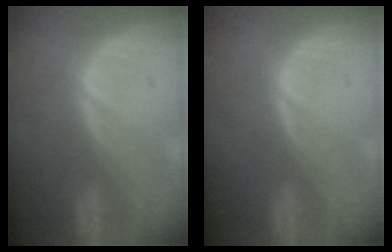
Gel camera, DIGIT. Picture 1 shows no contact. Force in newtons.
{"total": 0.0}